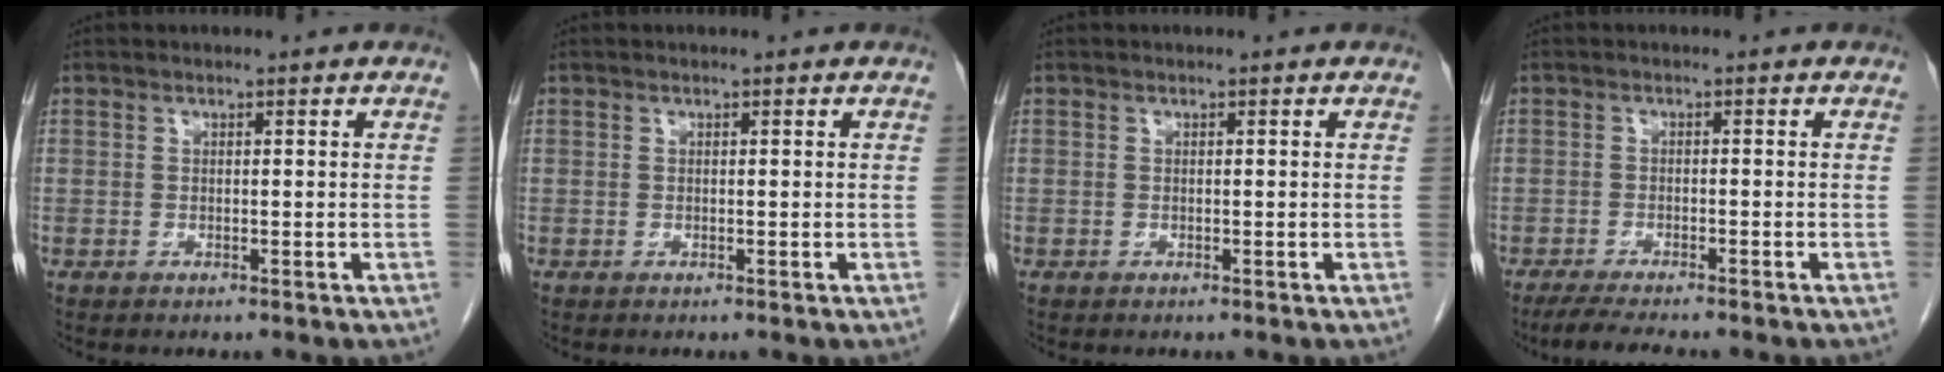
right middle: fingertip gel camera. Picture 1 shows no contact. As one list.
[{"total": 0.0}, {"total": 0.0}, {"total": 6.0, "force": [-5.0, 0.4, 3.2], "torque": [-0.053, -0.016, -0.079]}]